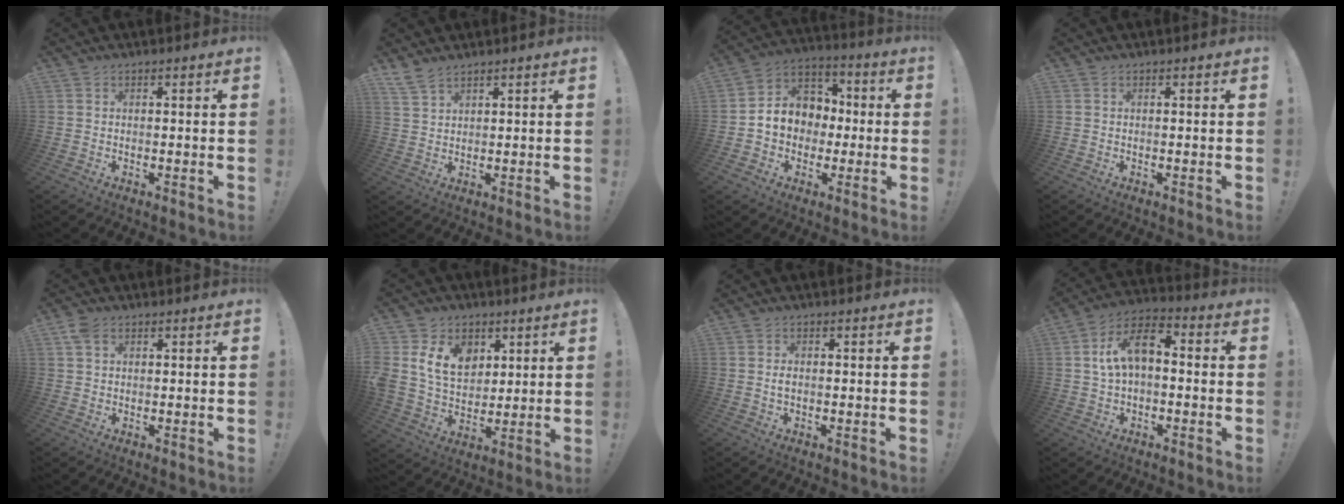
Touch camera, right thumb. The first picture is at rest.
{"total": 4.3, "force": [3.7, 1.1, 1.9], "torque": [-0.044, -0.018, 0.070]}
{"total": 11.2, "force": [-0.9, 10.2, 4.6], "torque": [-0.054, 0.010, -0.008]}
{"total": 0.0}
{"total": 3.9, "force": [1.8, 2.5, 2.3], "torque": [-0.046, 0.005, 0.036]}
{"total": 14.3, "force": [5.9, 10.4, 7.8], "torque": [-0.139, -0.020, 0.117]}
{"total": 1.3, "force": [-0.3, 0.7, 1.0], "torque": [-0.022, 0.005, -0.005]}
{"total": 10.5, "force": [1.4, 6.1, 8.5], "torque": [-0.144, 0.009, 0.028]}